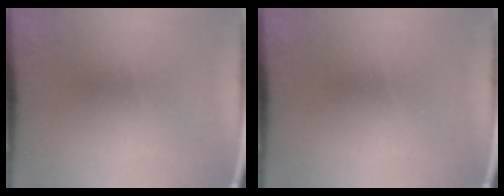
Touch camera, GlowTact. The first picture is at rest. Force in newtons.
{"total": 0.0}